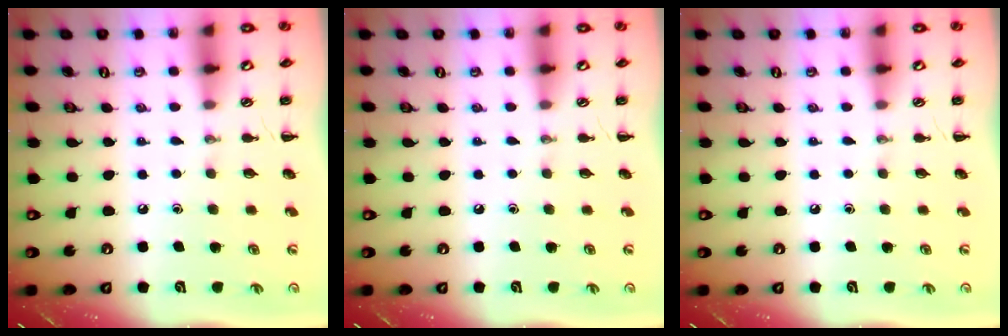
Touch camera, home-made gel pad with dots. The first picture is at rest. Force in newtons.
{"total": 0.0}
{"total": 0.0}